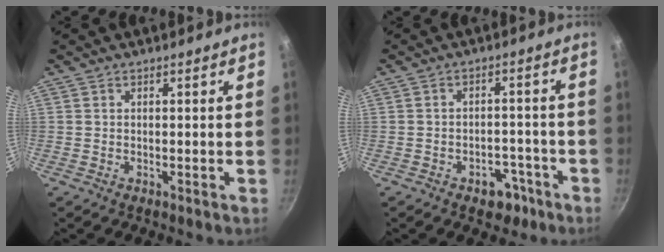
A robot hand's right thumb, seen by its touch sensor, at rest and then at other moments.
{"total": 5.7, "force": [-3.4, 3.7, 2.7], "torque": [-0.016, 0.032, -0.045]}